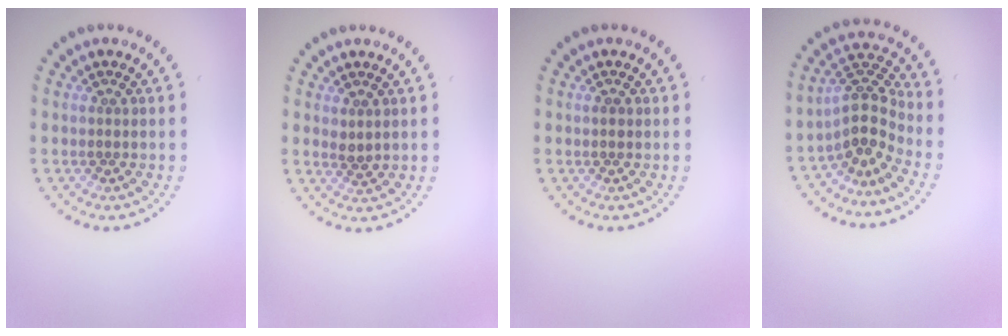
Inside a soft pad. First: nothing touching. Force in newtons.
{"total": 1.0, "press": 0.9, "slide": 0.4}
{"total": 0.7, "press": 0.7, "slide": 0.0}
{"total": 3.7, "press": 2.8, "slide": 2.4}